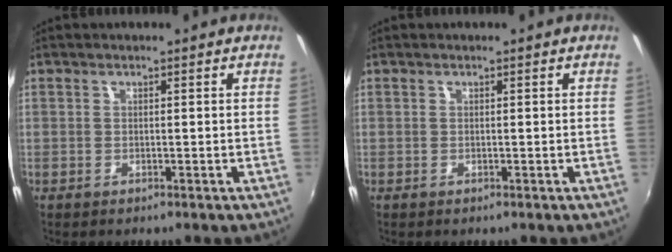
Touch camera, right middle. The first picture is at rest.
{"total": 0.0}